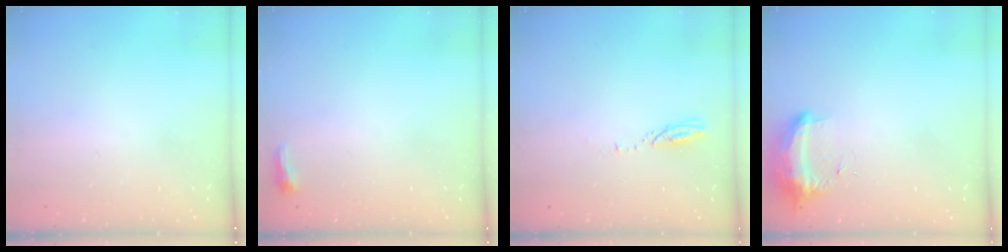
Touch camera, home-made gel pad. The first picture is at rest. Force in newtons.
{"total": 3.6, "press": 3.4, "slide": 1.0}
{"total": 3.0, "press": 3.0, "slide": 0.1}
{"total": 9.9, "press": 9.8, "slide": 1.0}